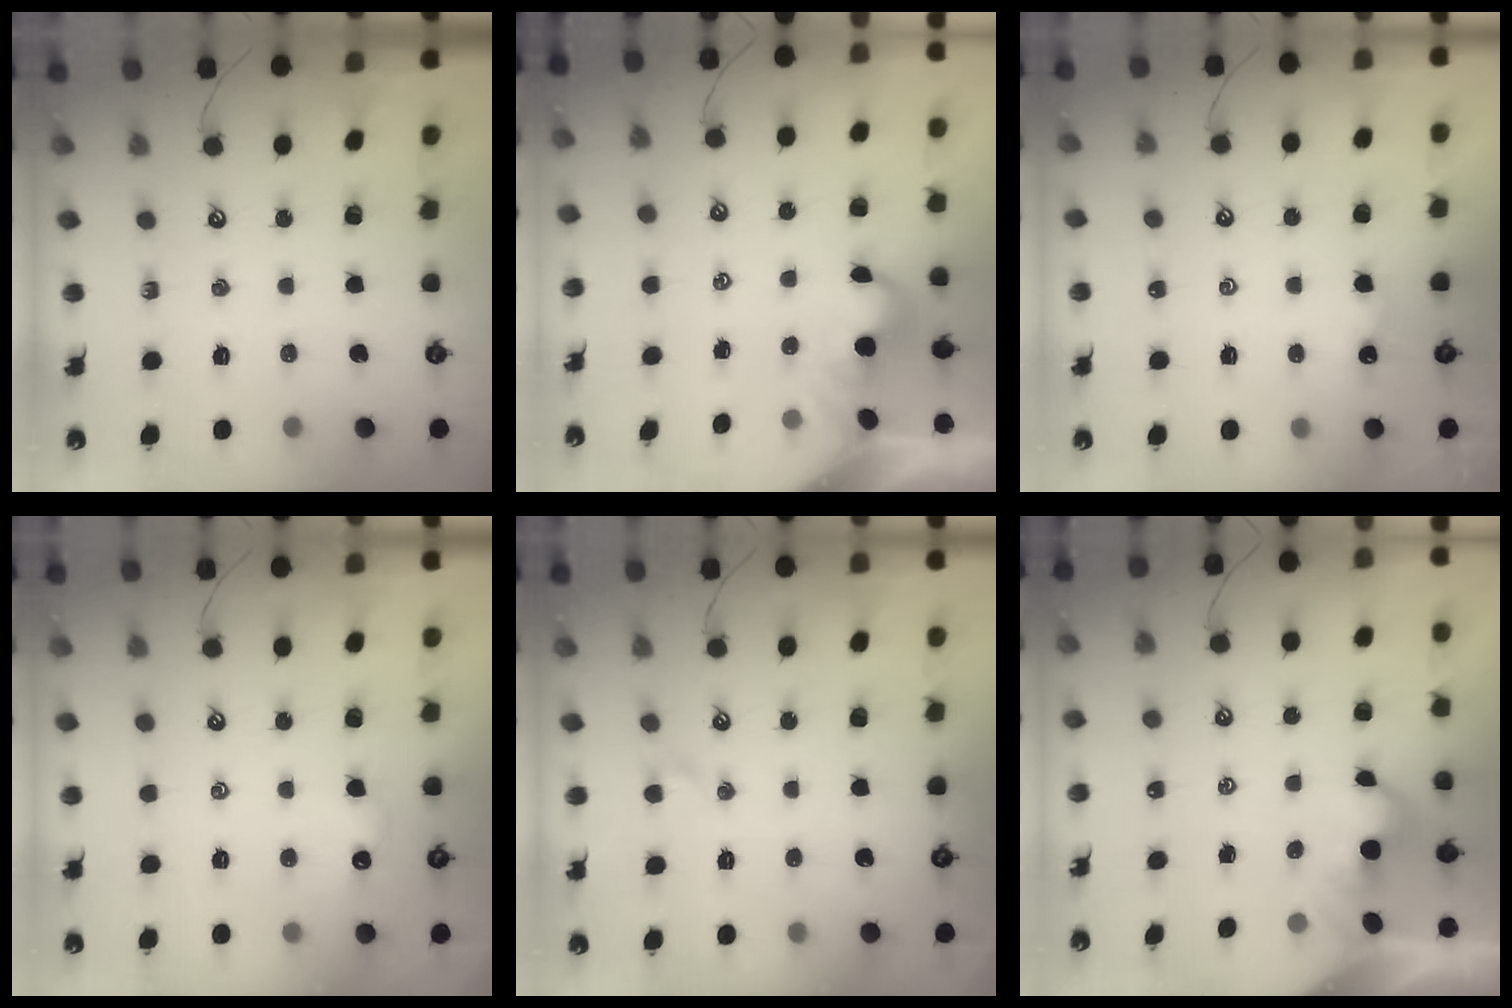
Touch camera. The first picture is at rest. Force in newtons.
{"total": 0.6, "press": 0.5, "slide": 0.3}
{"total": 0.8, "press": 0.7, "slide": 0.3}
{"total": 0.8, "press": 0.6, "slide": 0.5}
{"total": 1.2, "press": 1.1, "slide": 0.4}
{"total": 2.0, "press": 1.9, "slide": 0.4}